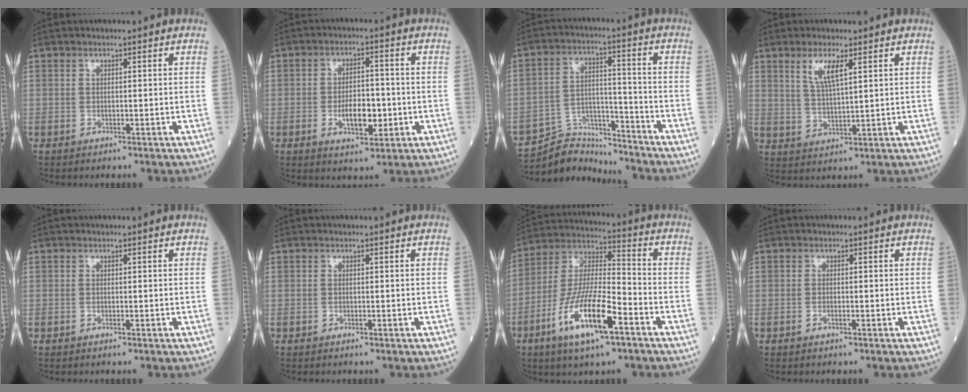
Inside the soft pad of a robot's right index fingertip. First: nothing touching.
{"total": 7.5, "force": [-1.7, 3.4, 6.4], "torque": [-0.119, 0.005, -0.021]}
{"total": 10.5, "force": [-10.3, 2.3, -0.1], "torque": [-0.008, 0.033, -0.186]}
{"total": 5.5, "force": [2.6, 1.3, 4.6], "torque": [-0.098, 0.000, 0.056]}
{"total": 0.0}
{"total": 0.0}
{"total": 16.0, "force": [-7.6, 3.5, 13.6], "torque": [-0.281, -0.012, -0.137]}
{"total": 1.0, "force": [-0.4, 0.5, 0.8], "torque": [-0.024, 0.000, -0.005]}